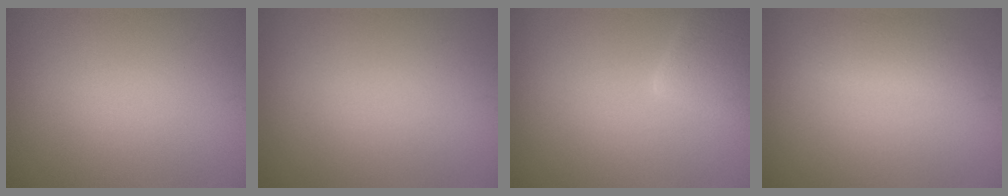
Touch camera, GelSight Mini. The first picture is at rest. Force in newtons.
{"total": 0.0}
{"total": 4.2, "press": 4.2, "slide": 0.4}
{"total": 2.3, "press": 2.3, "slide": 0.0}